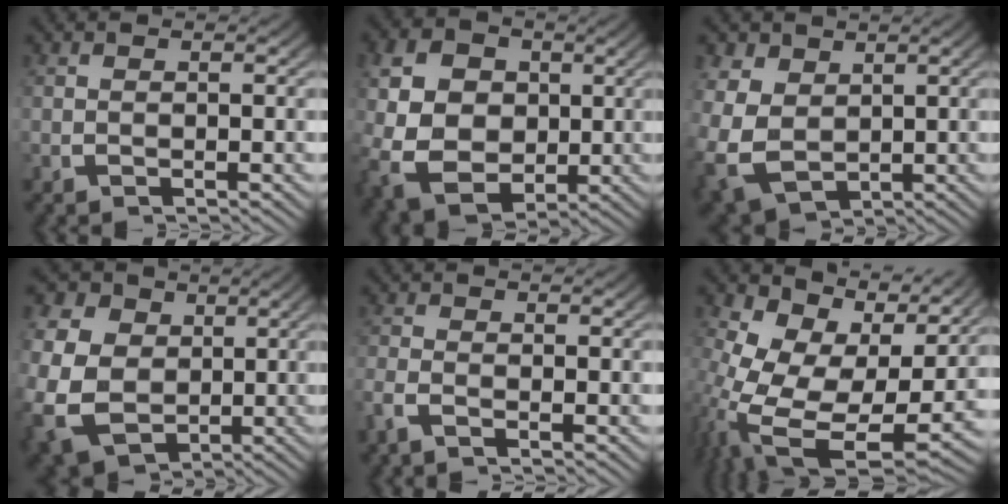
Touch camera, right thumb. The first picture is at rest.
{"total": 13.3, "force": [-1.0, 10.2, 8.5], "torque": [-0.194, -0.063, 0.012]}
{"total": 8.9, "force": [-1.1, 7.3, 4.9], "torque": [-0.150, -0.064, 0.012]}
{"total": 14.8, "force": [-1.3, 12.4, 8.1], "torque": [-0.209, -0.072, -0.001]}
{"total": 1.9, "force": [-1.3, 0.7, 1.1], "torque": [-0.027, 0.000, -0.029]}
{"total": 13.6, "force": [-0.1, 8.3, 10.8], "torque": [-0.255, -0.073, 0.037]}